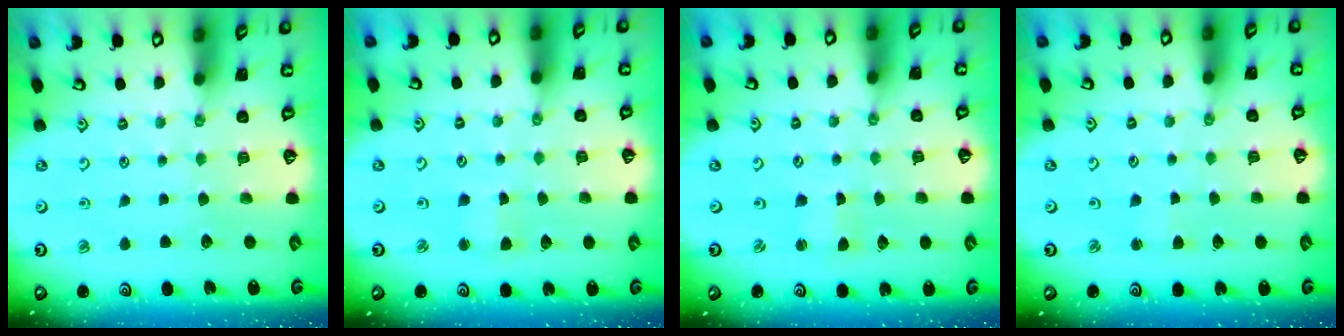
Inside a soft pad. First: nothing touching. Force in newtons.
{"total": 2.7, "press": 2.7, "slide": 0.3}
{"total": 0.9, "press": 0.9, "slide": 0.1}
{"total": 2.3, "press": 2.3, "slide": 0.2}